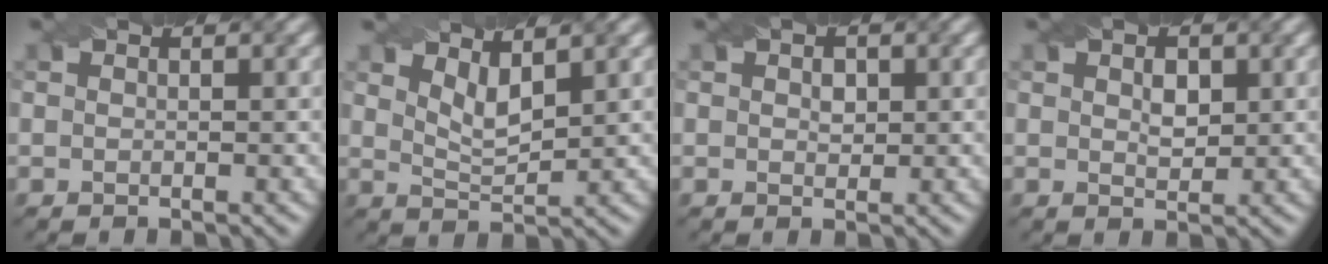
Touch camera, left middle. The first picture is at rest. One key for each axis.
{"total": 2.8, "fx": 1.7, "fy": 1.0, "fz": 2.0, "tx": -0.043, "ty": -0.007, "tz": 0.034}
{"total": 1.3, "fx": 0.3, "fy": 1.0, "fz": 0.8, "tx": -0.010, "ty": -0.005, "tz": 0.009}
{"total": 1.9, "fx": 0.6, "fy": 1.1, "fz": 1.4, "tx": -0.023, "ty": -0.002, "tz": 0.012}